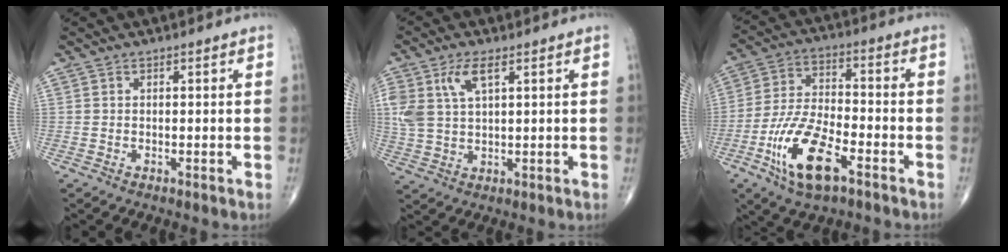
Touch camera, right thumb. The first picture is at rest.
{"total": 7.2, "force": [3.1, 3.2, 5.6], "torque": [-0.126, -0.002, 0.065]}
{"total": 14.5, "force": [-6.9, 5.9, 11.3], "torque": [-0.220, 0.026, -0.126]}